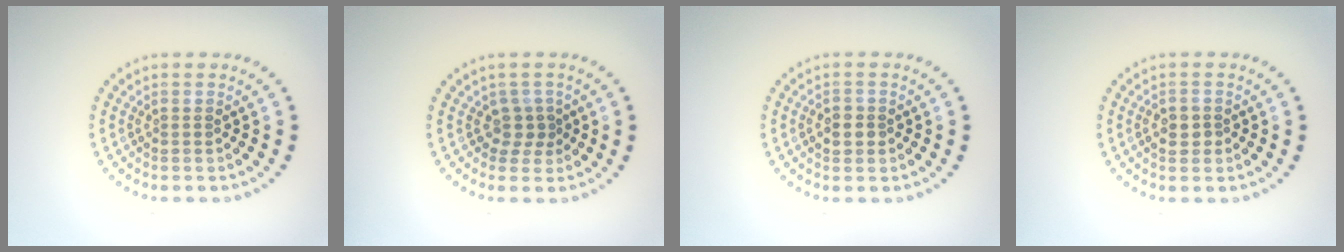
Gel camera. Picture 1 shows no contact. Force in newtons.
{"total": 1.8, "press": 1.3, "slide": 1.3}
{"total": 1.7, "press": 1.6, "slide": 0.2}
{"total": 1.7, "press": 1.7, "slide": 0.1}